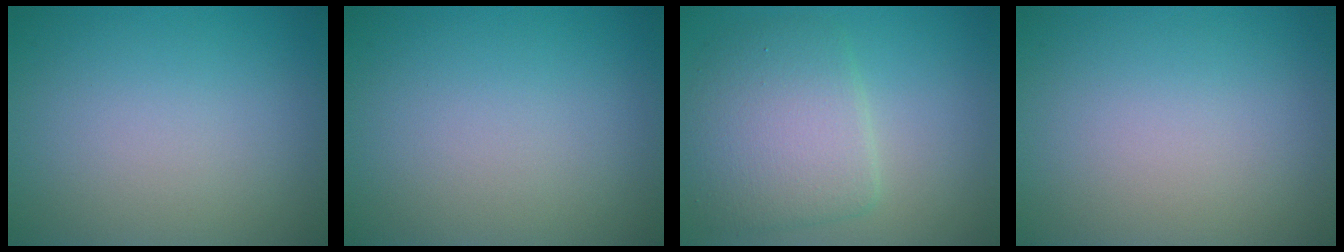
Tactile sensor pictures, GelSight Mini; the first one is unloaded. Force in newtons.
{"total": 0.0}
{"total": 5.7, "press": 5.7, "slide": 0.1}
{"total": 0.0}